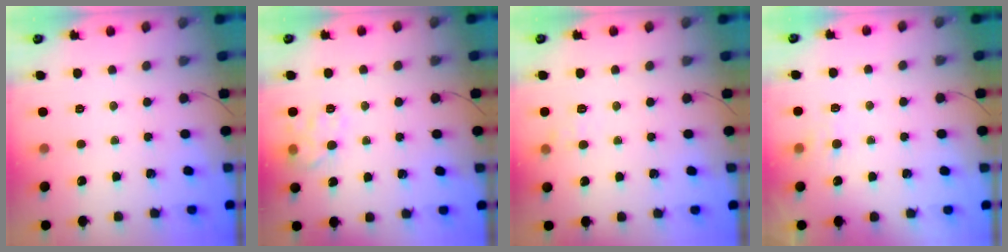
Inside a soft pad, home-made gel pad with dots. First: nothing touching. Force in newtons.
{"total": 7.9, "press": 7.9, "slide": 0.5}
{"total": 6.1, "press": 5.8, "slide": 1.9}
{"total": 6.1, "press": 5.9, "slide": 1.5}